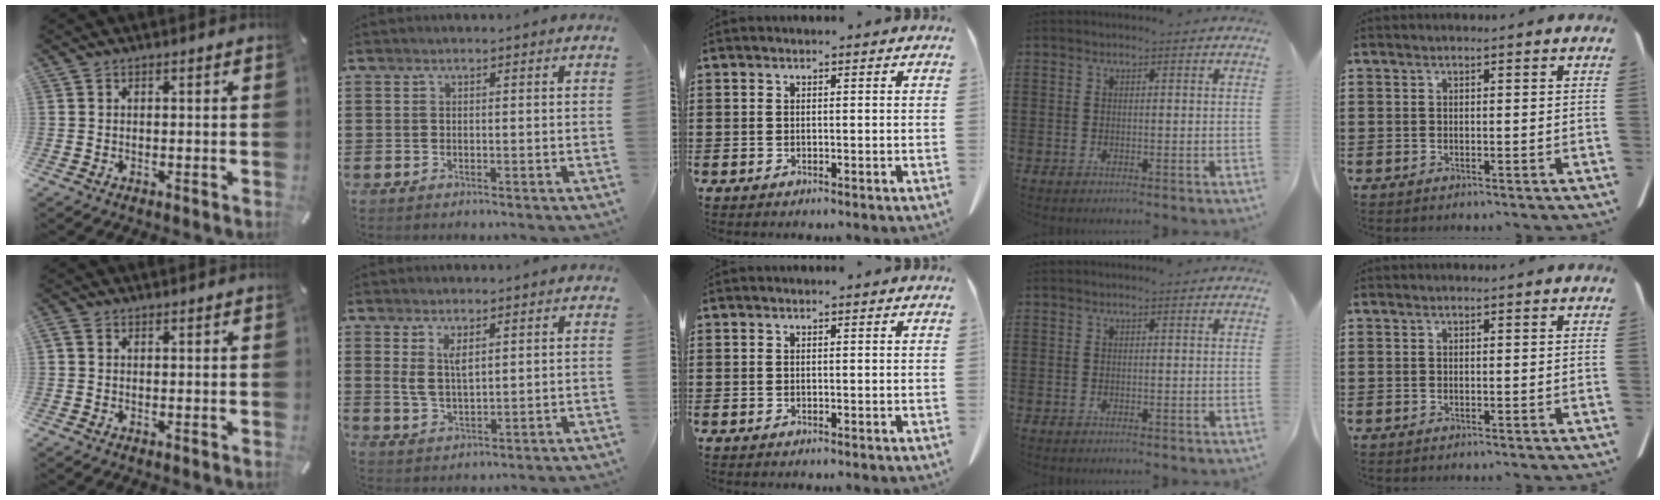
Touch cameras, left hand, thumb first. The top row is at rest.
{"thumb": {"total": 1.0, "force": [0.3, 0.7, 0.5], "torque": [-0.012, 0.005, 0.004]}, "index": {"total": 4.3, "force": [2.2, 2.0, 3.2], "torque": [-0.069, 0.007, 0.038]}}